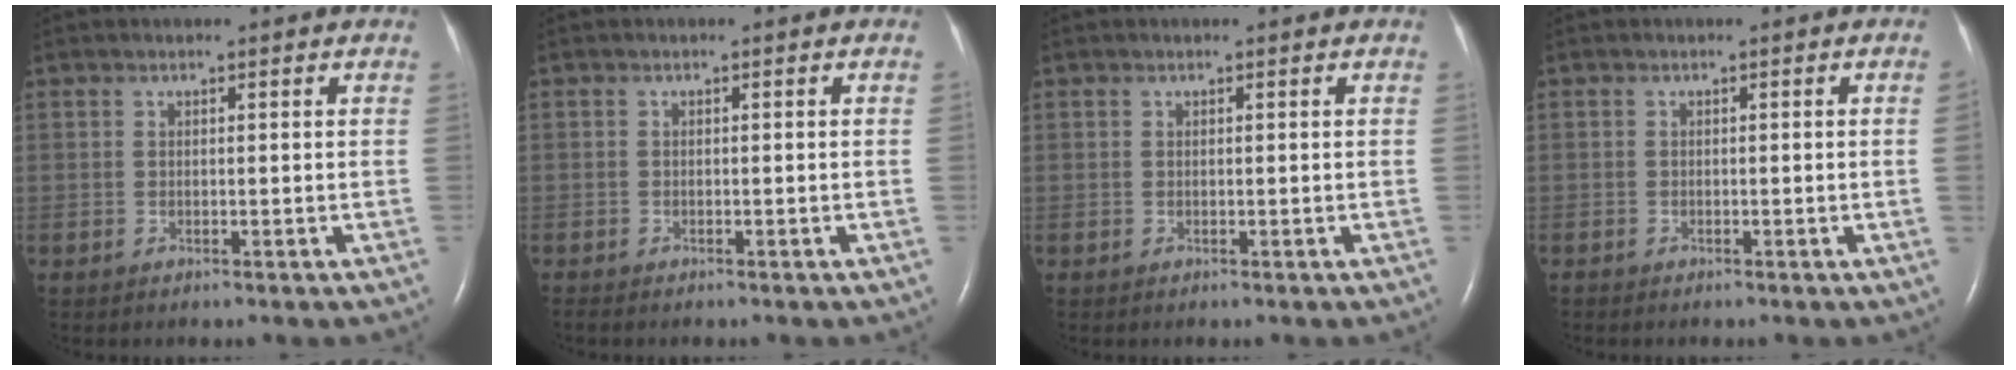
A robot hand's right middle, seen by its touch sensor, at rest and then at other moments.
{"total": 0.7, "force": [-0.6, -0.1, 0.4], "torque": [-0.006, 0.002, -0.012]}
{"total": 0.0}
{"total": 0.9, "force": [-0.3, -0.4, 0.7], "torque": [0.000, 0.004, -0.009]}